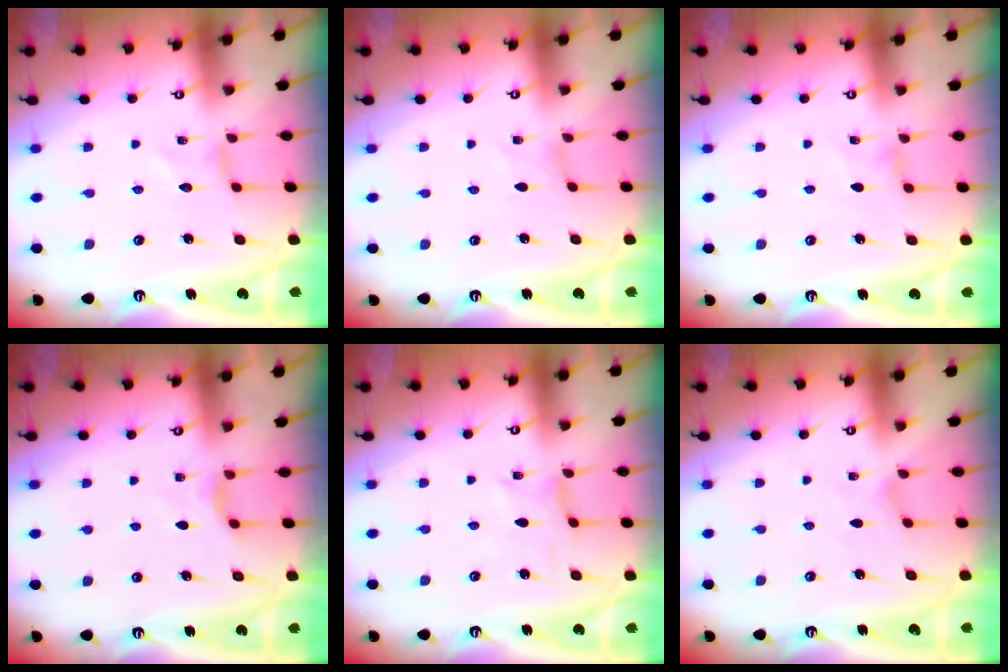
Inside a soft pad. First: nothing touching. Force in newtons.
{"total": 0.0}
{"total": 0.9, "press": 0.8, "slide": 0.4}
{"total": 3.3, "press": 3.2, "slide": 0.6}
{"total": 0.0}
{"total": 0.9, "press": 0.8, "slide": 0.3}